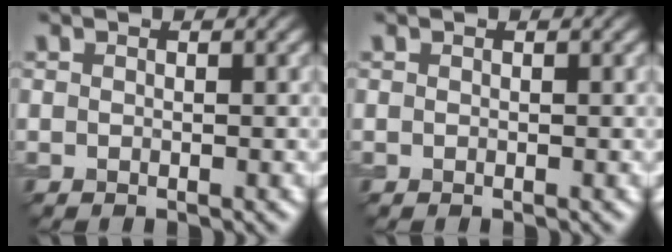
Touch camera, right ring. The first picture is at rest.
{"total": 0.0}